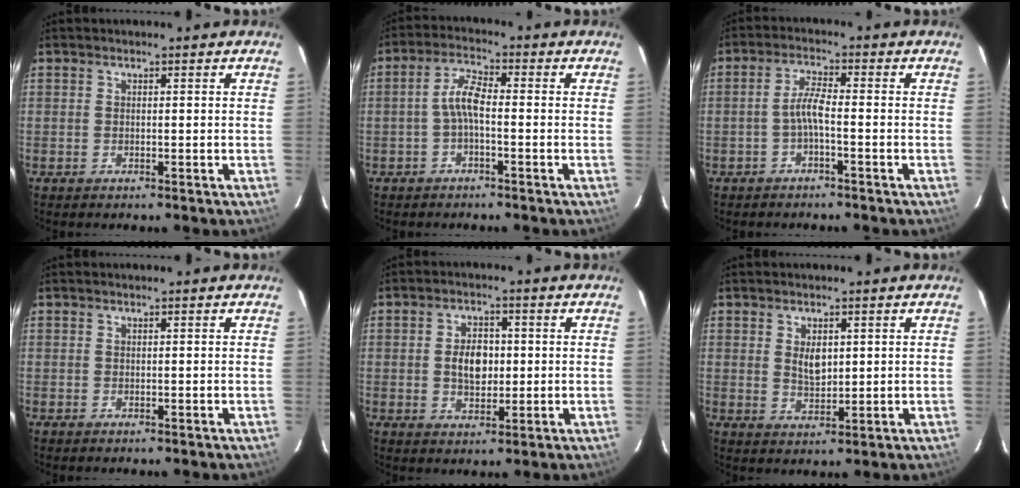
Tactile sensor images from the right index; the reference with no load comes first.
{"total": 4.4, "force": [-1.2, 1.3, 4.0], "torque": [-0.088, 0.015, -0.026]}
{"total": 3.4, "force": [-1.4, 0.2, 3.1], "torque": [-0.067, 0.008, -0.029]}
{"total": 0.0}
{"total": 6.0, "force": [0.1, 3.9, 4.6], "torque": [-0.081, 0.008, 0.005]}
{"total": 4.0, "force": [1.0, 2.4, 3.0], "torque": [-0.050, -0.001, 0.022]}